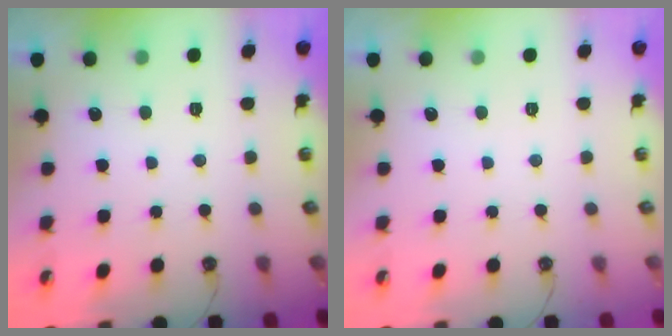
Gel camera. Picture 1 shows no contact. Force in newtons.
{"total": 0.0}